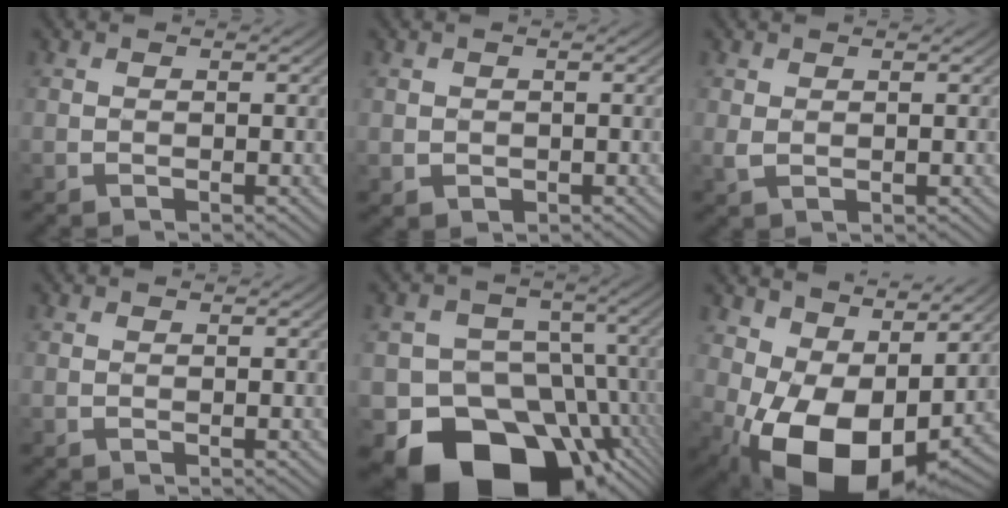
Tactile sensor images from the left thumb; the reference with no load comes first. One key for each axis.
{"total": 1.0, "fx": -0.3, "fy": 0.9, "fz": 0.2, "tx": -0.025, "ty": -0.001, "tz": -0.007}
{"total": 0.8, "fx": 0.5, "fy": 0.5, "fz": 0.4, "tx": -0.013, "ty": -0.002, "tz": 0.010}
{"total": 0.0}
{"total": 17.4, "fx": -9.8, "fy": 11.9, "fz": 8.0, "tx": -0.117, "ty": -0.022, "tz": -0.161}
{"total": 11.3, "fx": -0.6, "fy": 7.8, "fz": 8.2, "tx": -0.133, "ty": -0.015, "tz": -0.004}